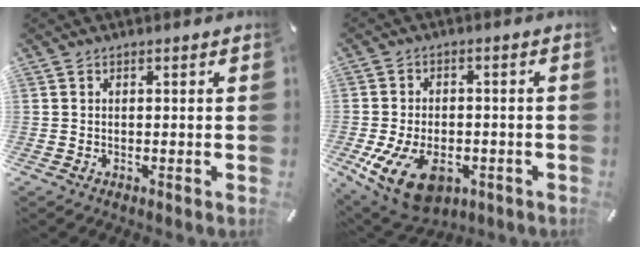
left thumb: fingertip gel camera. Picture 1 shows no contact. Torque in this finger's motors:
{"motor_torque": [1.75, 2.76, 0.67, -0.22, 0.26]}